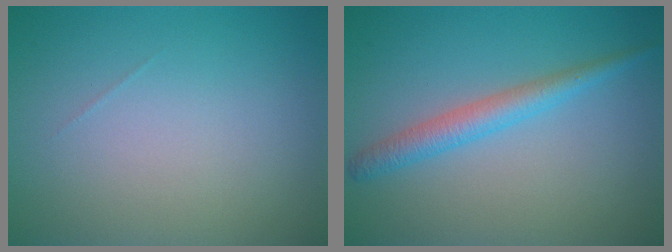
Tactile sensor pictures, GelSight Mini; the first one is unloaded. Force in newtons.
{"total": 2.6, "press": 2.6, "slide": 0.0}